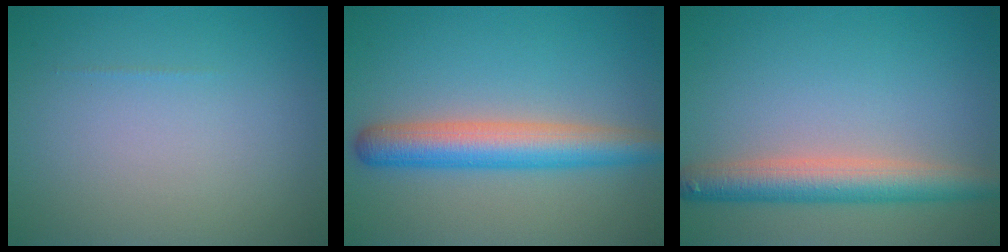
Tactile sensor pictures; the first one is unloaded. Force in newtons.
{"total": 5.5, "press": 5.5, "slide": 0.3}
{"total": 4.9, "press": 4.9, "slide": 0.2}